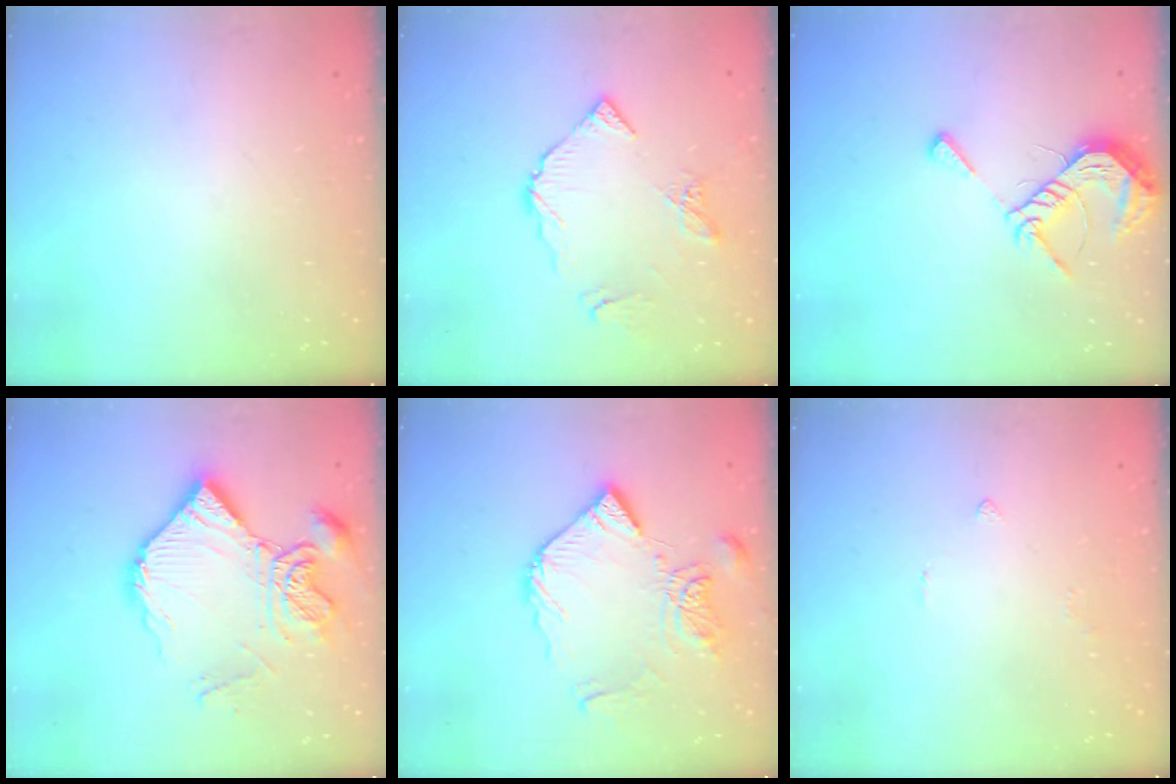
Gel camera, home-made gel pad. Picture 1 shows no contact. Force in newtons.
{"total": 9.4, "press": 9.3, "slide": 1.1}
{"total": 9.4, "press": 9.4, "slide": 0.2}
{"total": 17.7, "press": 17.6, "slide": 1.6}
{"total": 13.2, "press": 13.2, "slide": 1.0}
{"total": 1.4, "press": 1.3, "slide": 0.5}